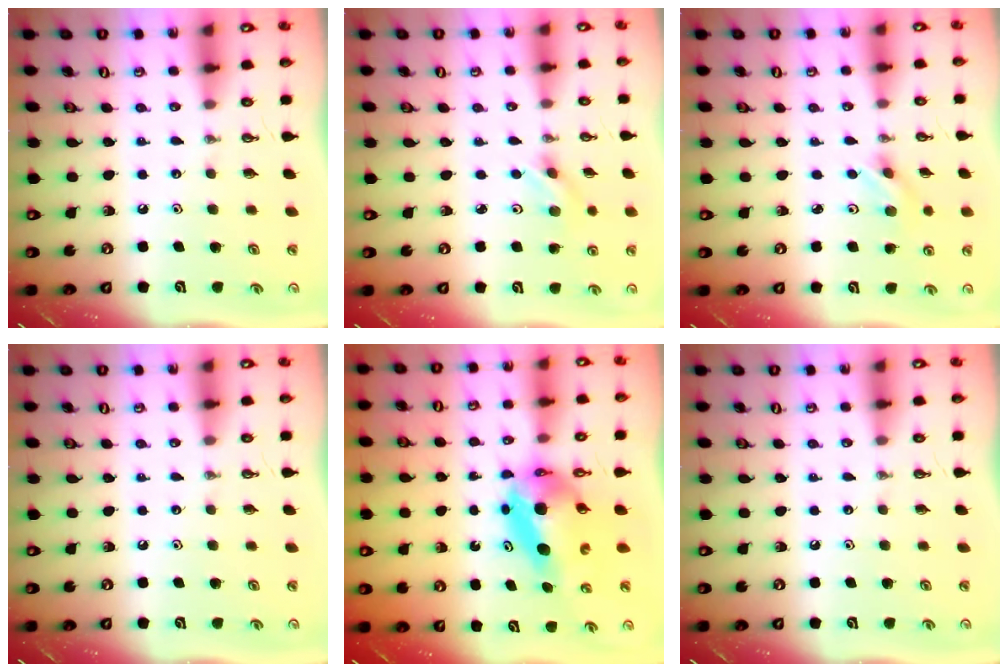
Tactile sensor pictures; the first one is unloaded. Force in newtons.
{"total": 2.6, "press": 2.4, "slide": 0.8}
{"total": 2.9, "press": 2.8, "slide": 0.7}
{"total": 0.0}
{"total": 6.5, "press": 6.5, "slide": 0.5}
{"total": 0.0}